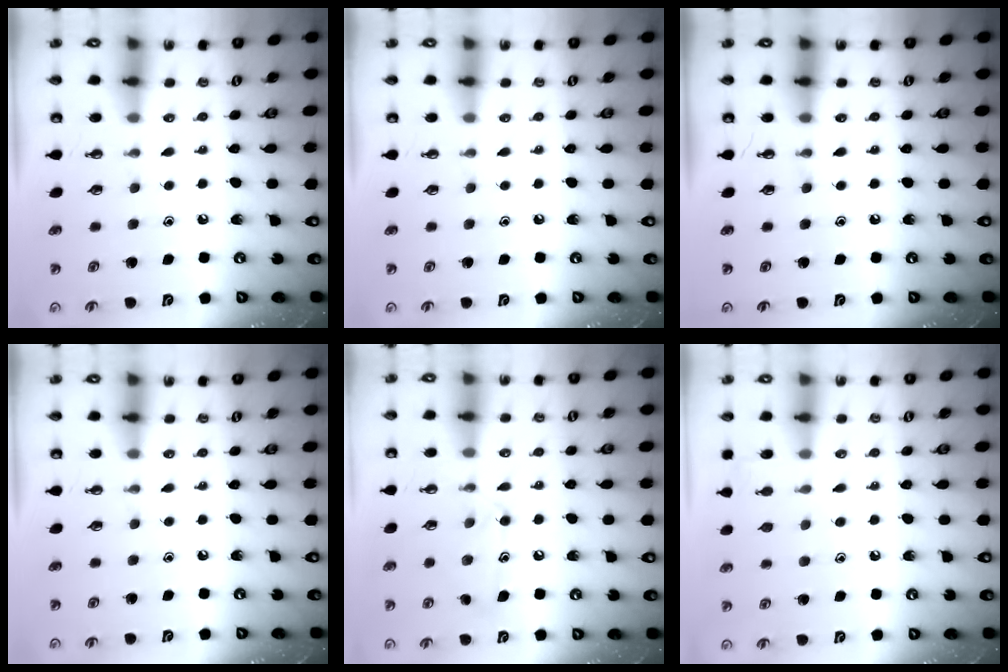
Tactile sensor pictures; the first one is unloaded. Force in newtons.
{"total": 0.0}
{"total": 0.0}
{"total": 0.0}
{"total": 11.7, "press": 11.7, "slide": 0.9}
{"total": 6.2, "press": 6.2, "slide": 0.7}